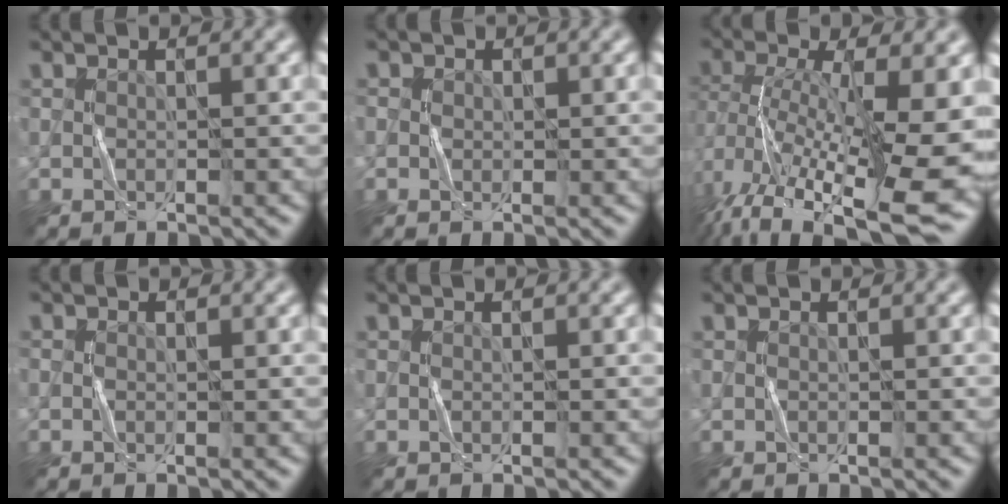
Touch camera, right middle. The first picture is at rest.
{"total": 1.2, "force": [0.3, 1.1, 0.5], "torque": [-0.004, 0.003, 0.001]}
{"total": 14.6, "force": [-5.9, 5.7, 12.1], "torque": [-0.240, -0.014, -0.087]}
{"total": 0.5, "force": [0.0, 0.3, 0.4], "torque": [-0.005, 0.000, 0.000]}
{"total": 0.0}
{"total": 0.0}